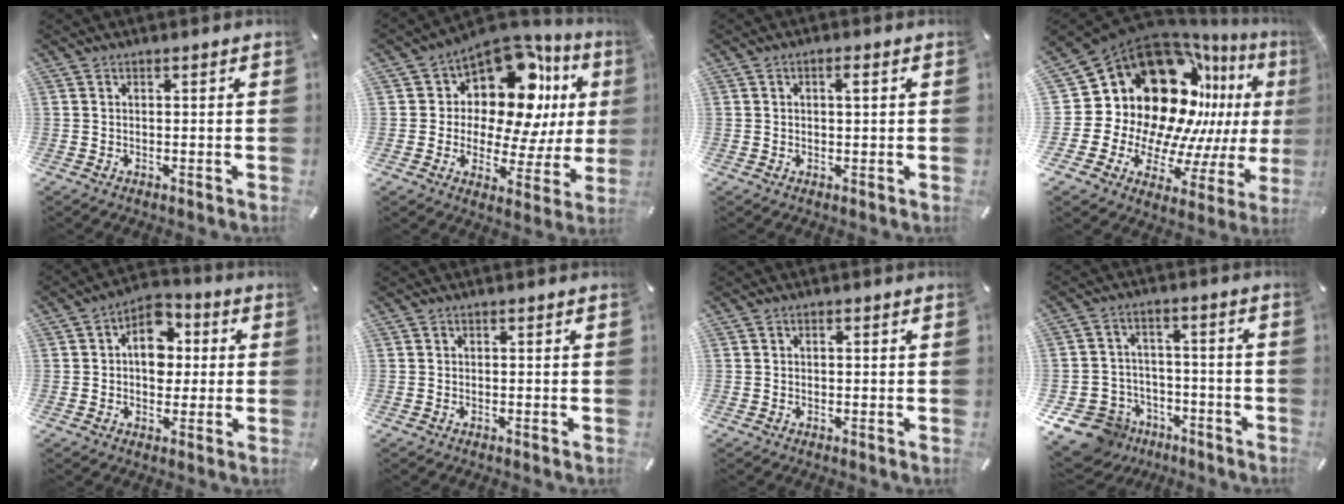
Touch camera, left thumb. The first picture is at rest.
{"total": 14.2, "force": [7.4, 8.0, 9.2], "torque": [-0.129, -0.082, 0.122]}
{"total": 1.7, "force": [0.5, 0.9, 1.4], "torque": [-0.021, 0.002, 0.006]}
{"total": 26.7, "force": [9.3, 19.5, 15.6], "torque": [-0.252, -0.126, 0.218]}
{"total": 9.6, "force": [0.9, 7.3, 6.2], "torque": [-0.083, 0.006, 0.013]}
{"total": 0.0}
{"total": 0.7, "force": [0.0, 0.6, 0.4], "torque": [-0.008, 0.005, -0.001]}
{"total": 10.8, "force": [-6.6, 8.2, 2.5], "torque": [-0.068, 0.043, -0.115]}